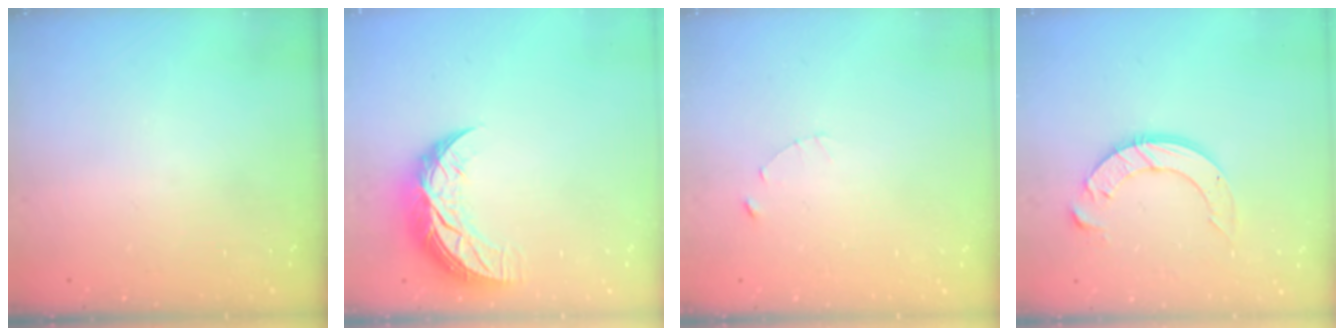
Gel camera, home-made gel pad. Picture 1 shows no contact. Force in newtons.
{"total": 10.1, "press": 10.0, "slide": 0.9}
{"total": 1.2, "press": 1.1, "slide": 0.2}
{"total": 10.2, "press": 10.2, "slide": 1.0}